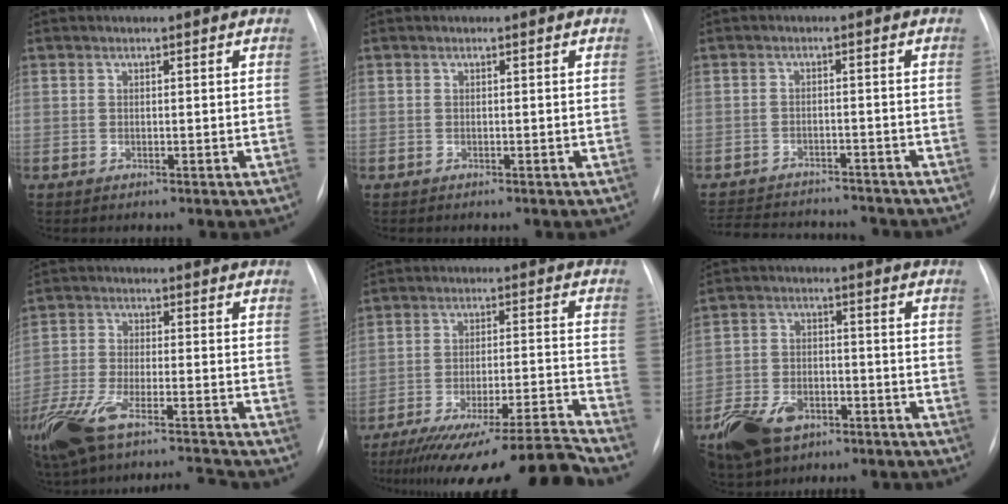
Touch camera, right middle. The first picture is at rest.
{"total": 0.0}
{"total": 13.9, "force": [-13.0, 3.1, 4.1], "torque": [-0.094, 0.001, -0.177]}
{"total": 13.8, "force": [-11.7, 1.0, 7.1], "torque": [-0.147, -0.006, -0.207]}
{"total": 19.8, "force": [-17.7, -2.0, 8.6], "torque": [-0.120, -0.009, -0.271]}
{"total": 13.2, "force": [-8.8, 7.4, 6.6], "torque": [-0.148, 0.001, -0.145]}